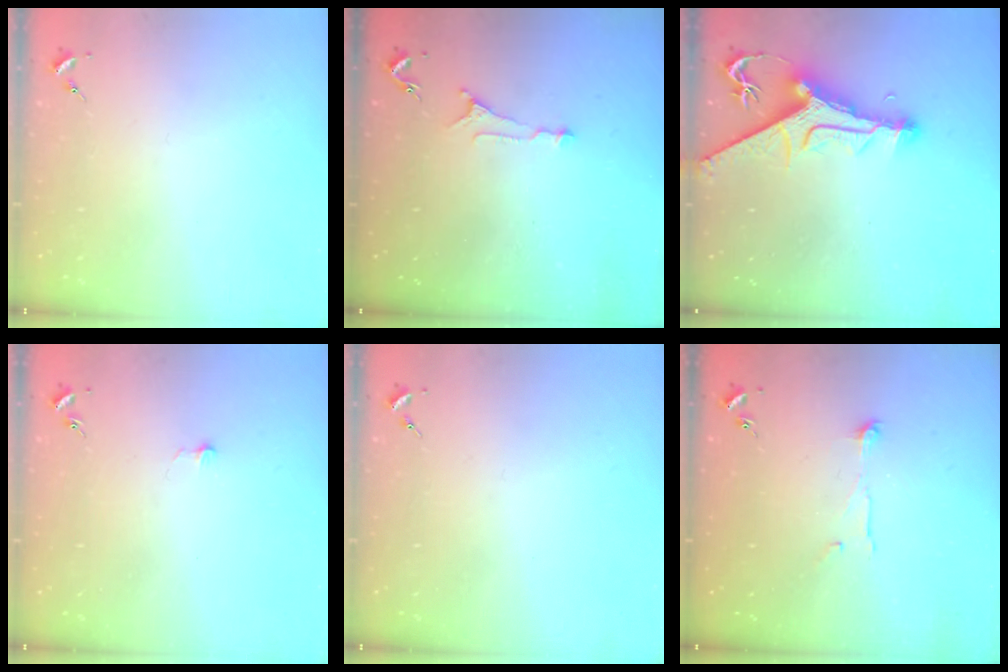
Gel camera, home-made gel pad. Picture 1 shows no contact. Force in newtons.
{"total": 4.8, "press": 4.8, "slide": 0.4}
{"total": 13.6, "press": 13.5, "slide": 1.7}
{"total": 2.9, "press": 2.9, "slide": 0.2}
{"total": 0.0}
{"total": 6.3, "press": 6.3, "slide": 0.2}